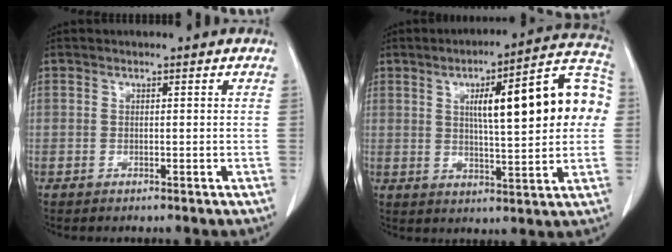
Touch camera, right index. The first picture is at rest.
{"total": 17.6, "force": [3.2, 3.5, 17.0], "torque": [-0.227, 0.040, 0.044]}